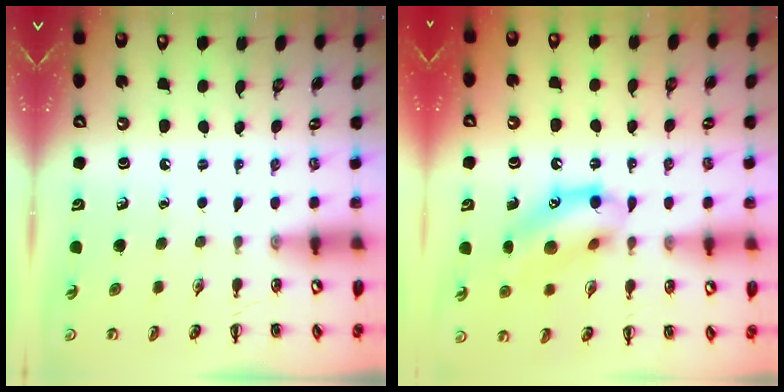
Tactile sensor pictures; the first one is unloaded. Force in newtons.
{"total": 14.5, "press": 14.3, "slide": 2.6}